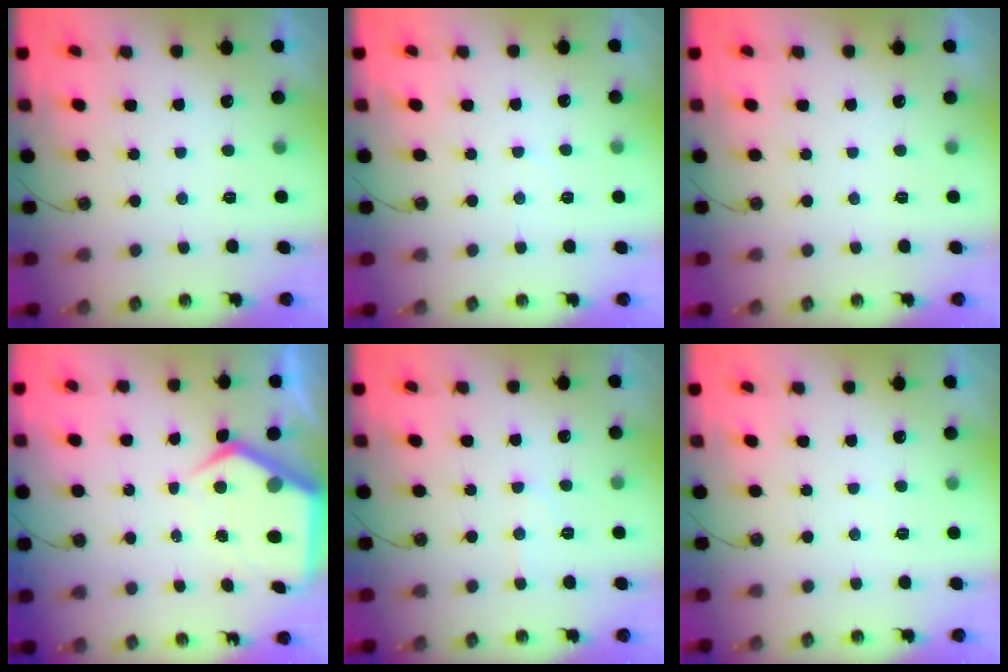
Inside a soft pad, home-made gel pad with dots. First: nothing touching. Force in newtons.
{"total": 2.4, "press": 2.4, "slide": 0.4}
{"total": 0.0}
{"total": 8.1, "press": 8.1, "slide": 0.7}
{"total": 7.1, "press": 7.0, "slide": 0.6}
{"total": 2.9, "press": 2.9, "slide": 0.4}